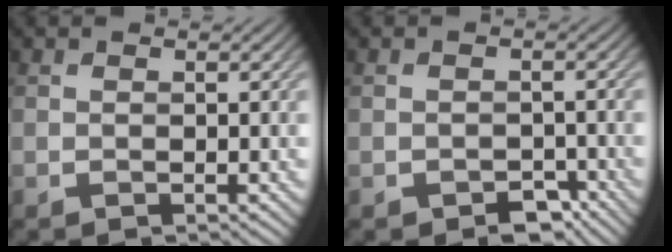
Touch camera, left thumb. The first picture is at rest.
{"total": 2.8, "force": [-1.9, 1.6, 1.3], "torque": [-0.017, -0.006, -0.027]}